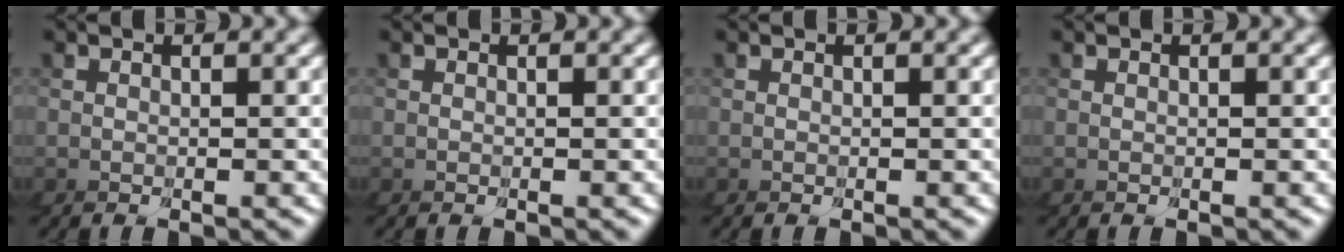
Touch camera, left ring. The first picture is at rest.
{"total": 0.0}
{"total": 0.0}
{"total": 0.0}